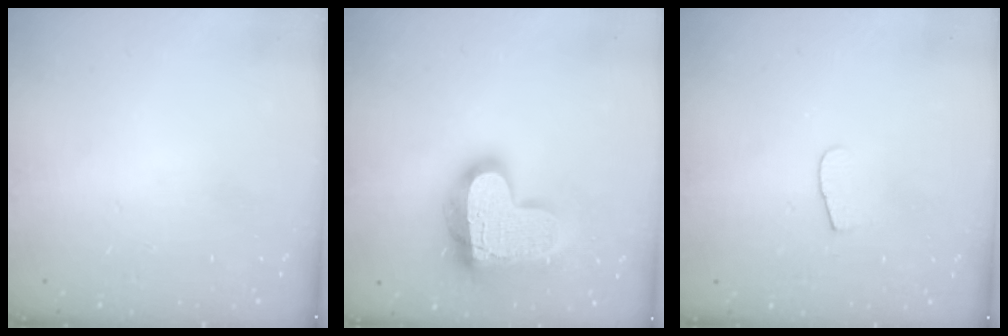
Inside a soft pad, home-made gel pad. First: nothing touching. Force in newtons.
{"total": 20.2, "press": 20.1, "slide": 1.7}
{"total": 5.2, "press": 5.2, "slide": 0.6}